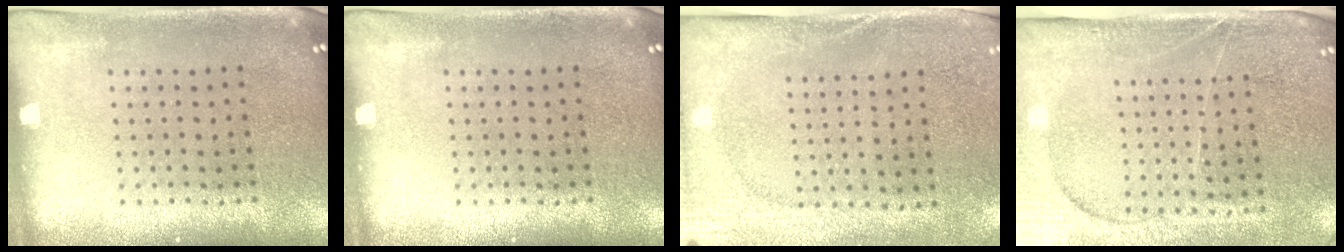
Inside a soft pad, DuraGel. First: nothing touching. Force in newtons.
{"total": 0.0}
{"total": 2.7, "press": 2.1, "slide": 1.6}
{"total": 4.0, "press": 3.5, "slide": 1.9}